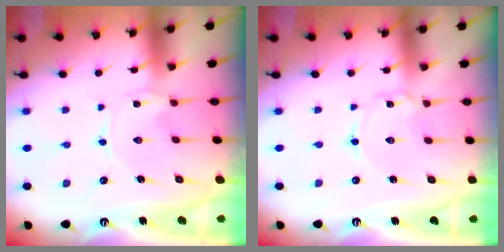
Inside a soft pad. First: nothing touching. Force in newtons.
{"total": 1.8, "press": 1.8, "slide": 0.1}